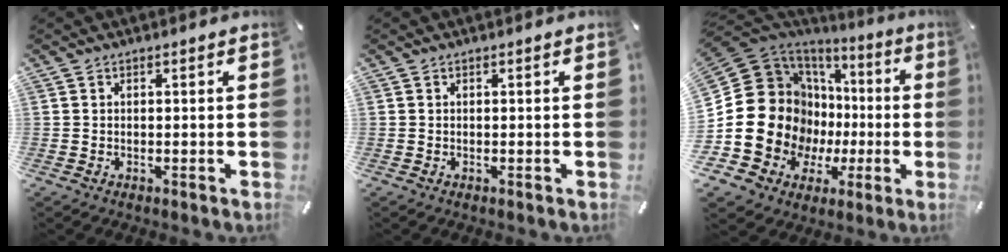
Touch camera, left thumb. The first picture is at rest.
{"total": 0.0}
{"total": 20.5, "force": [0.0, 17.5, 10.7], "torque": [-0.221, -0.039, 0.026]}